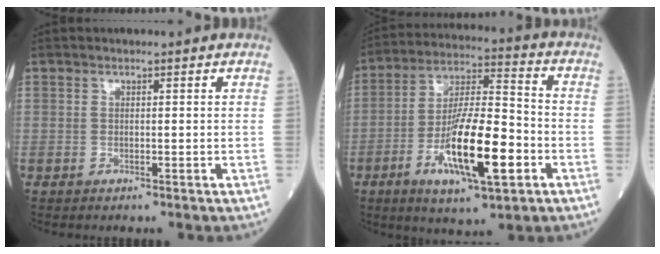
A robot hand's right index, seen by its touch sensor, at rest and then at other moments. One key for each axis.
{"total": 15.4, "fx": -5.2, "fy": 3.1, "fz": 14.1, "tx": -0.263, "ty": -0.008, "tz": -0.086}